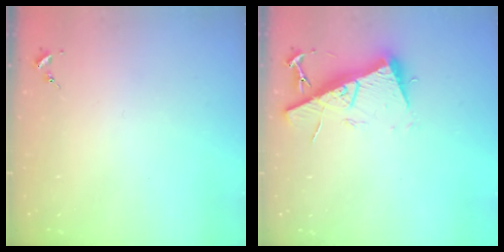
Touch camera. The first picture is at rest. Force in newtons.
{"total": 13.5, "press": 13.4, "slide": 1.4}